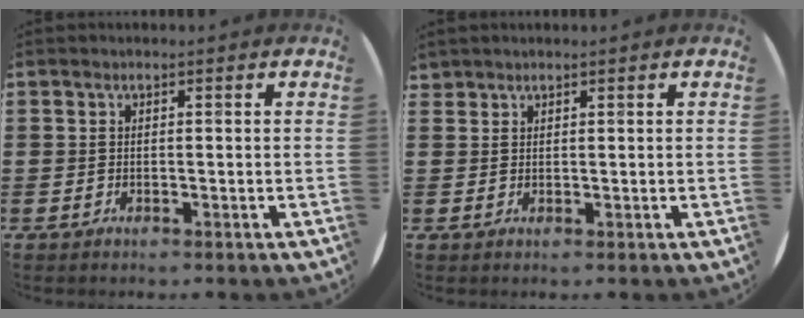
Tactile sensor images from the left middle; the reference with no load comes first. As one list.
[{"total": 1.1, "force": [1.0, 0.3, -0.2], "torque": [0.003, 0.002, 0.020]}]